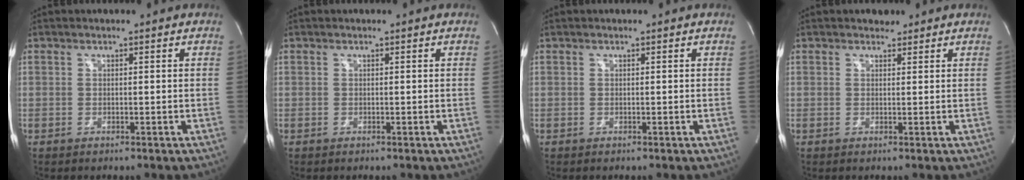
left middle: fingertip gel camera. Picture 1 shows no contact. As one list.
[{"total": 0.0}, {"total": 0.0}, {"total": 1.5, "force": [1.2, 0.9, 0.2], "torque": [-0.004, 0.002, 0.015]}]